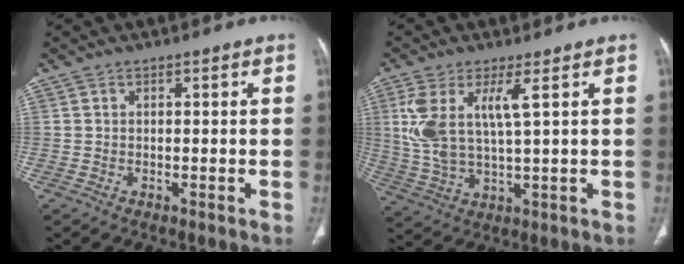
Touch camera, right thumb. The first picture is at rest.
{"total": 10.0, "force": [3.1, 3.1, 9.1], "torque": [-0.215, -0.015, 0.069]}